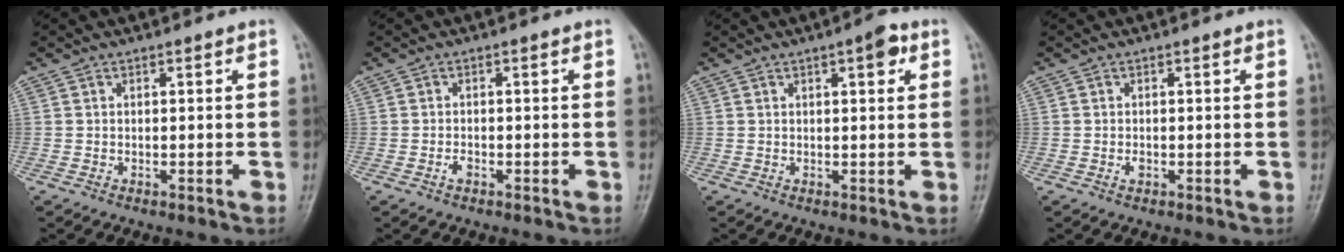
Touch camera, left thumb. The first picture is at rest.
{"total": 1.2, "force": [-0.6, 0.7, 0.8], "torque": [-0.015, 0.003, -0.013]}
{"total": 3.8, "force": [1.7, 1.3, 3.1], "torque": [-0.036, -0.002, 0.020]}
{"total": 1.1, "force": [-0.2, 0.7, 0.9], "torque": [-0.011, 0.001, -0.002]}